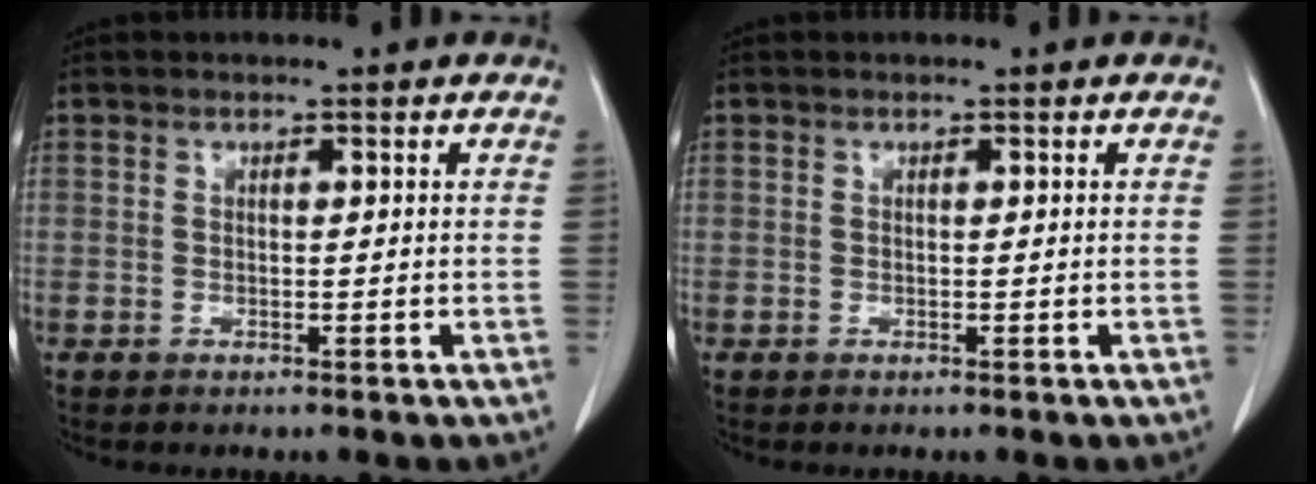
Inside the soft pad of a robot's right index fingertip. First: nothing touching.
{"total": 0.0}